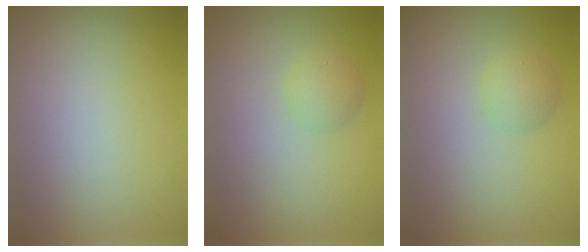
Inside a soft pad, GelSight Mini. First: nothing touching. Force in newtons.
{"total": 1.6, "press": 1.5, "slide": 0.1}
{"total": 1.6, "press": 1.5, "slide": 0.1}